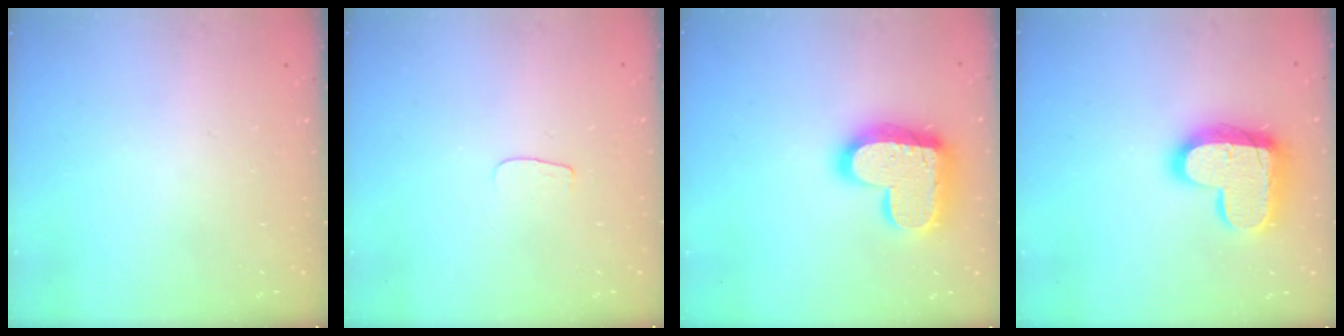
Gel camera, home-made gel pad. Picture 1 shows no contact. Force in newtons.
{"total": 3.6, "press": 3.6, "slide": 0.4}
{"total": 18.7, "press": 18.7, "slide": 1.2}
{"total": 17.7, "press": 17.7, "slide": 1.2}